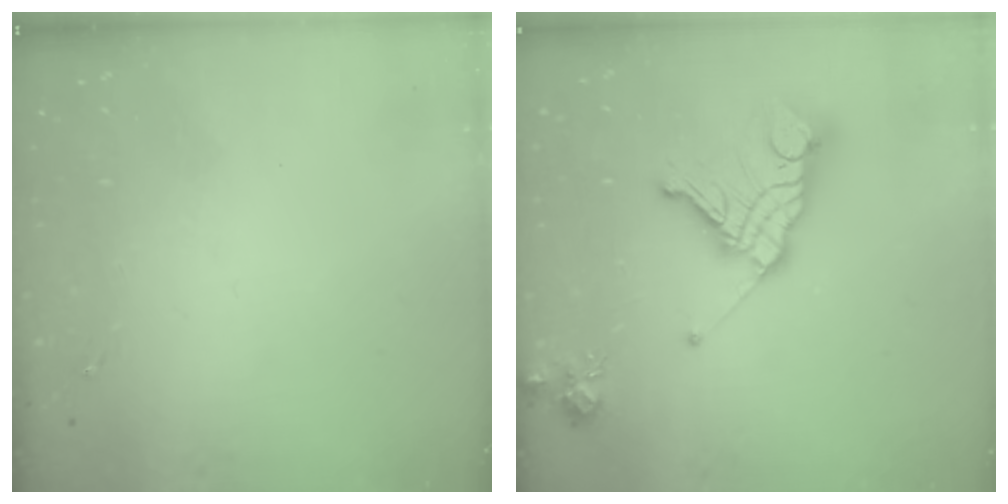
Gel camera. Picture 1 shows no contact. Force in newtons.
{"total": 17.5, "press": 17.4, "slide": 2.0}